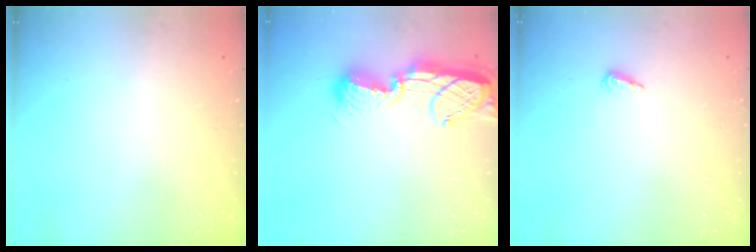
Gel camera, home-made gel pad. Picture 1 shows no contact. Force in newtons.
{"total": 12.5, "press": 12.4, "slide": 1.0}
{"total": 3.4, "press": 3.3, "slide": 0.5}